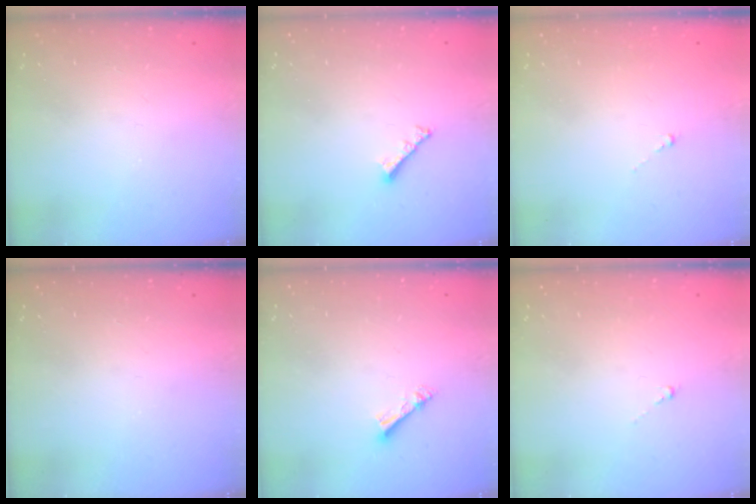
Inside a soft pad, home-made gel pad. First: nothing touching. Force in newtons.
{"total": 2.8, "press": 2.7, "slide": 0.6}
{"total": 0.0}
{"total": 0.0}
{"total": 4.3, "press": 4.3, "slide": 0.2}
{"total": 0.5, "press": 0.3, "slide": 0.4}